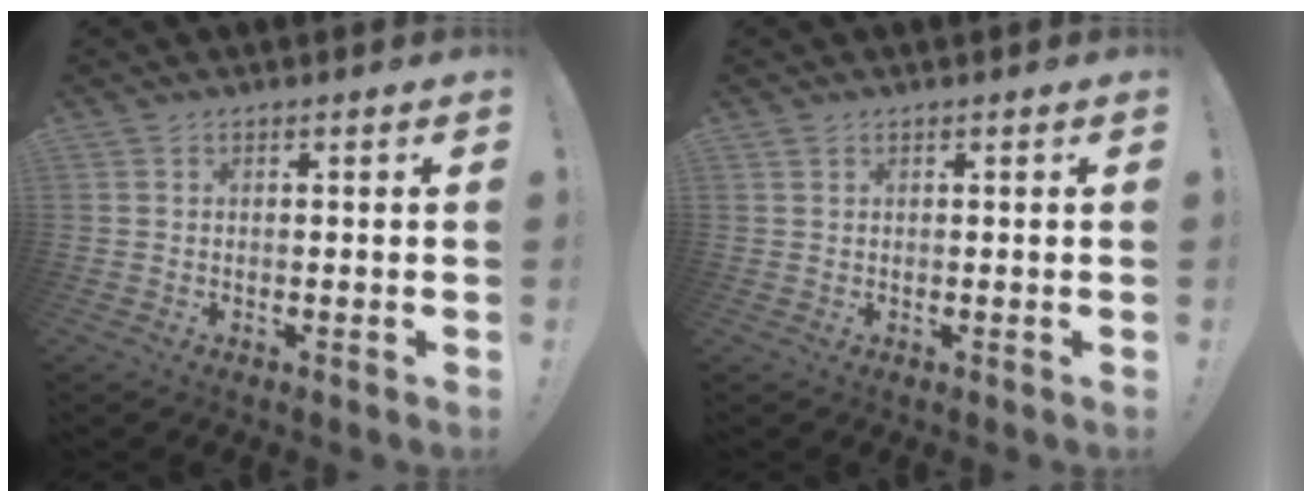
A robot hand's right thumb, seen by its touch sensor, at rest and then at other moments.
{"total": 0.9, "force": [0.6, 0.4, 0.3], "torque": [-0.011, 0.003, 0.013]}